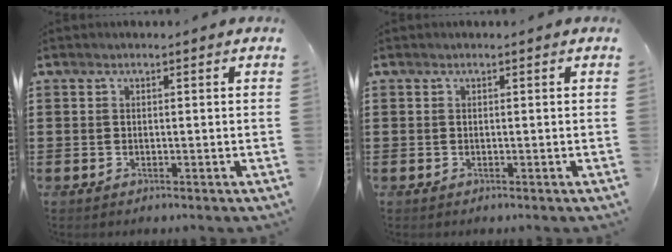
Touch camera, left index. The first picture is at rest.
{"total": 0.0}